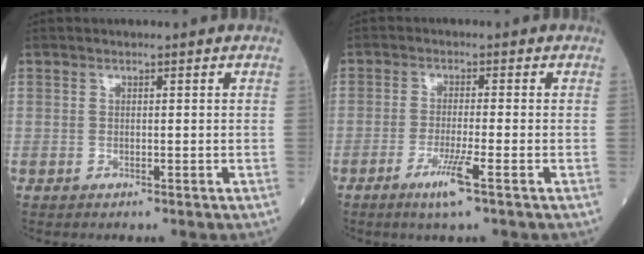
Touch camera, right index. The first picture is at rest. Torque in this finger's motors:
{"motor_torque": [0.64, -0.30, 0.32, 0.09]}